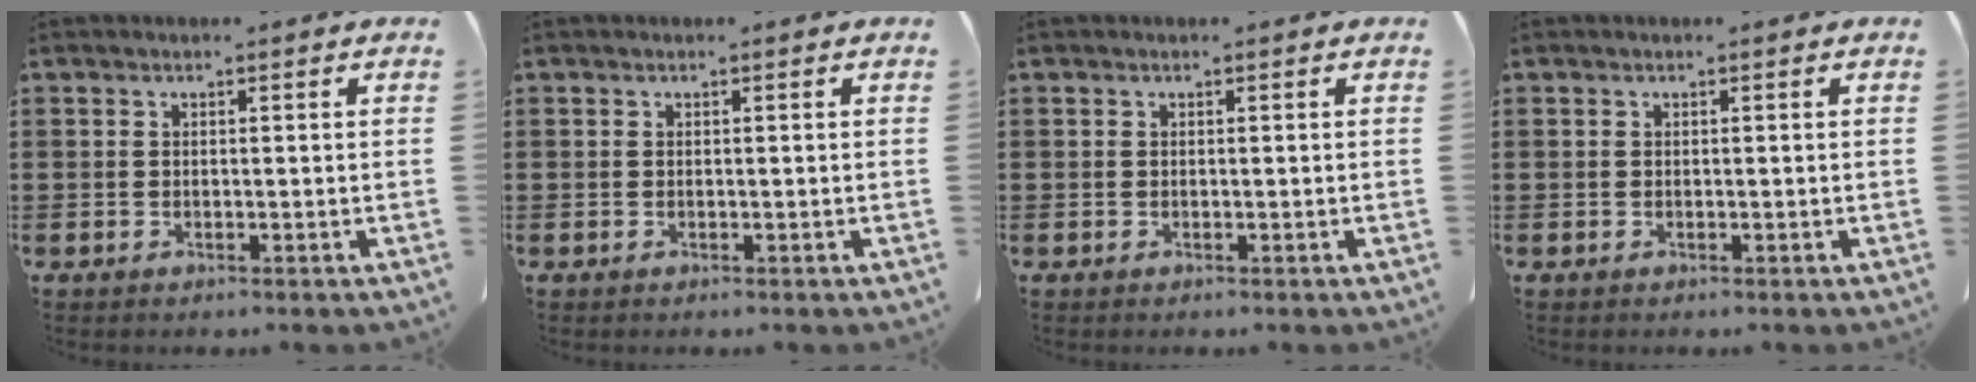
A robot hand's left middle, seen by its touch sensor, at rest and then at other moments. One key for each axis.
{"total": 0.0}
{"total": 0.0}
{"total": 0.0}